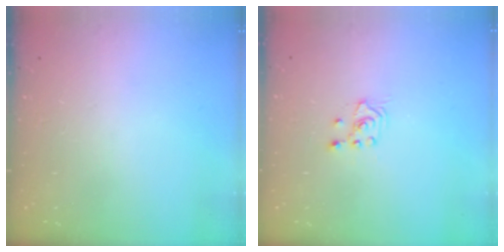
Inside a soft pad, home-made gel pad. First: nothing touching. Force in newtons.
{"total": 2.5, "press": 2.4, "slide": 0.9}